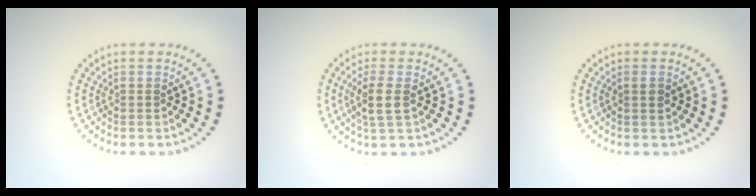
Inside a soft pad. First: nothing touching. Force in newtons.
{"total": 2.4, "press": 2.0, "slide": 1.3}
{"total": 1.0, "press": 0.9, "slide": 0.4}